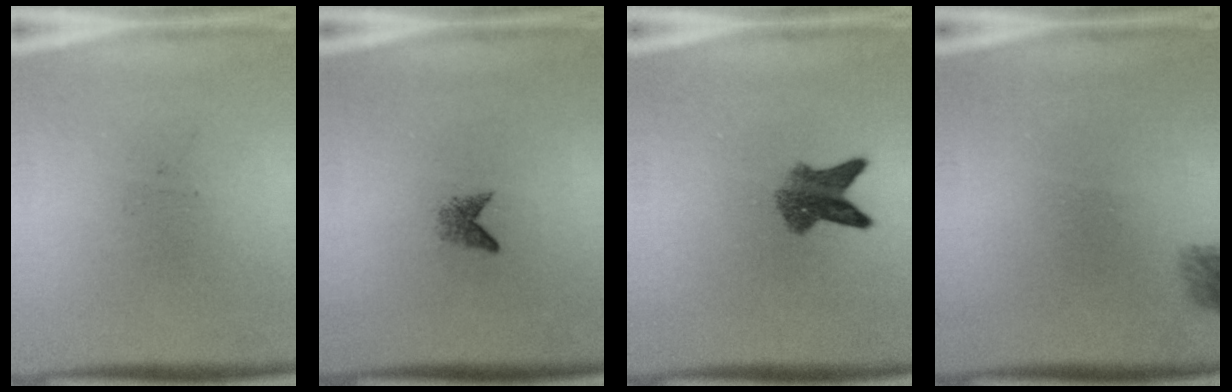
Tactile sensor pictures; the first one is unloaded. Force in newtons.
{"total": 1.3}
{"total": 4.9}
{"total": 1.6}